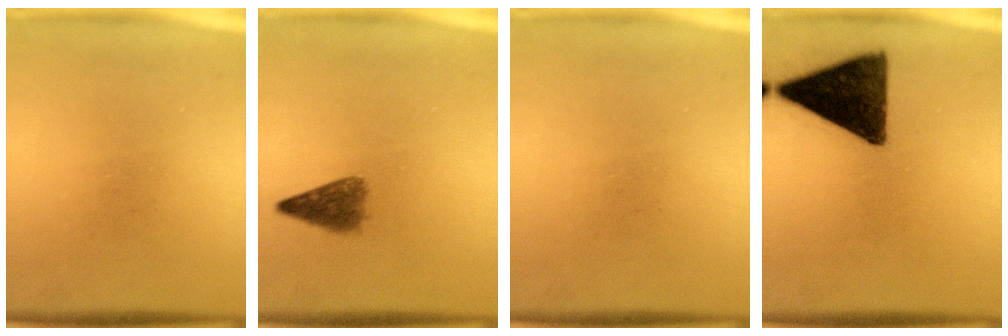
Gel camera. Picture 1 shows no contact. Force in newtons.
{"total": 3.8}
{"total": 0.0}
{"total": 14.0}